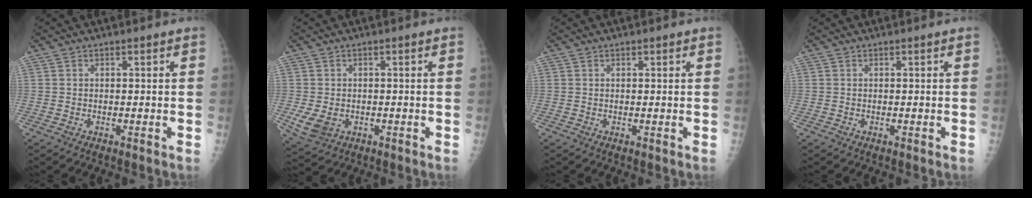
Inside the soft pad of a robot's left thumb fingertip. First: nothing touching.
{"total": 5.2, "force": [-1.1, 4.0, 3.2], "torque": [-0.060, -0.007, -0.009]}
{"total": 0.6, "force": [0.4, 0.3, 0.3], "torque": [-0.004, -0.002, 0.004]}
{"total": 0.0}